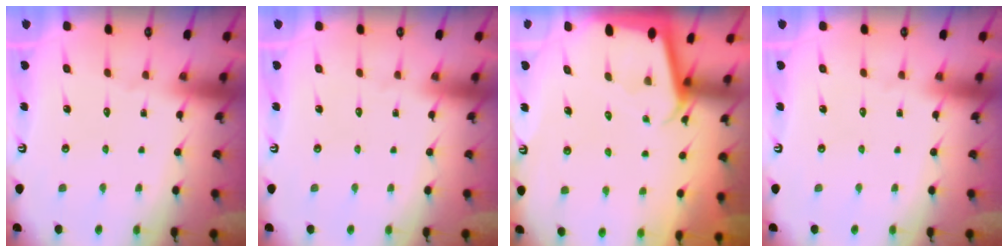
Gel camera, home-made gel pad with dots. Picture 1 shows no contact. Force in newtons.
{"total": 0.0}
{"total": 2.1, "press": 2.1, "slide": 0.2}
{"total": 0.0}